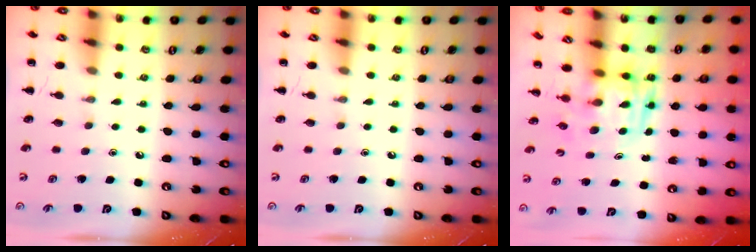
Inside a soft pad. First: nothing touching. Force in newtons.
{"total": 0.0}
{"total": 3.7, "press": 3.7, "slide": 0.7}